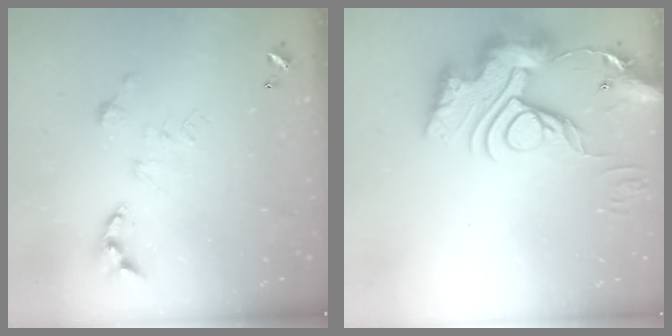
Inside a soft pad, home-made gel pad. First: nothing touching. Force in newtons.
{"total": 18.7, "press": 18.6, "slide": 1.7}